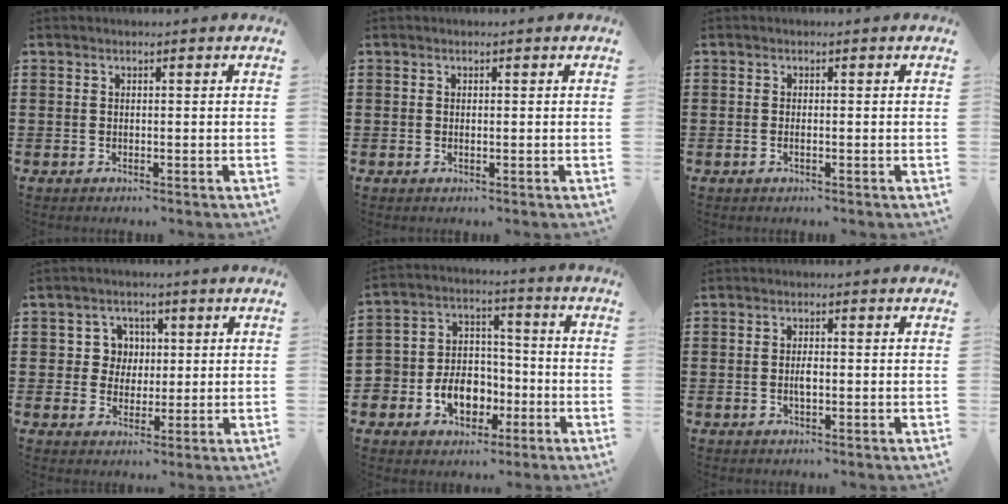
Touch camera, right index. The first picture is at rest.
{"total": 0.0}
{"total": 0.6, "force": [-0.3, 0.1, 0.5], "torque": [-0.010, -0.003, -0.004]}
{"total": 4.5, "force": [0.7, 4.2, 1.4], "torque": [-0.047, 0.015, 0.010]}
{"total": 8.7, "force": [-3.5, 6.8, 4.1], "torque": [-0.082, 0.023, -0.061]}
{"total": 2.1, "force": [-0.3, 0.7, 1.9], "torque": [-0.036, 0.002, -0.005]}